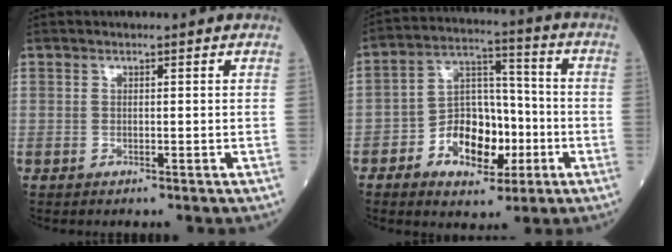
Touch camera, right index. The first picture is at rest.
{"total": 11.3, "force": [-4.0, 6.7, 8.2], "torque": [-0.145, 0.026, -0.062]}